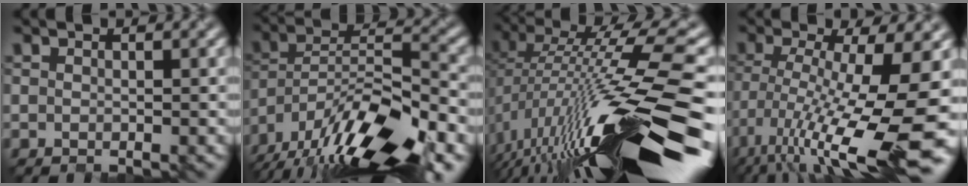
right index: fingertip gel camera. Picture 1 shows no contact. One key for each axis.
{"total": 15.7, "fx": -10.7, "fy": 4.8, "fz": 10.5, "tx": -0.199, "ty": 0.007, "tz": -0.186}
{"total": 16.3, "fx": -4.0, "fy": 4.8, "fz": 15.1, "tx": -0.257, "ty": 0.019, "tz": -0.065}
{"total": 14.7, "fx": -5.6, "fy": 3.6, "fz": 13.2, "tx": -0.236, "ty": -0.020, "tz": -0.090}